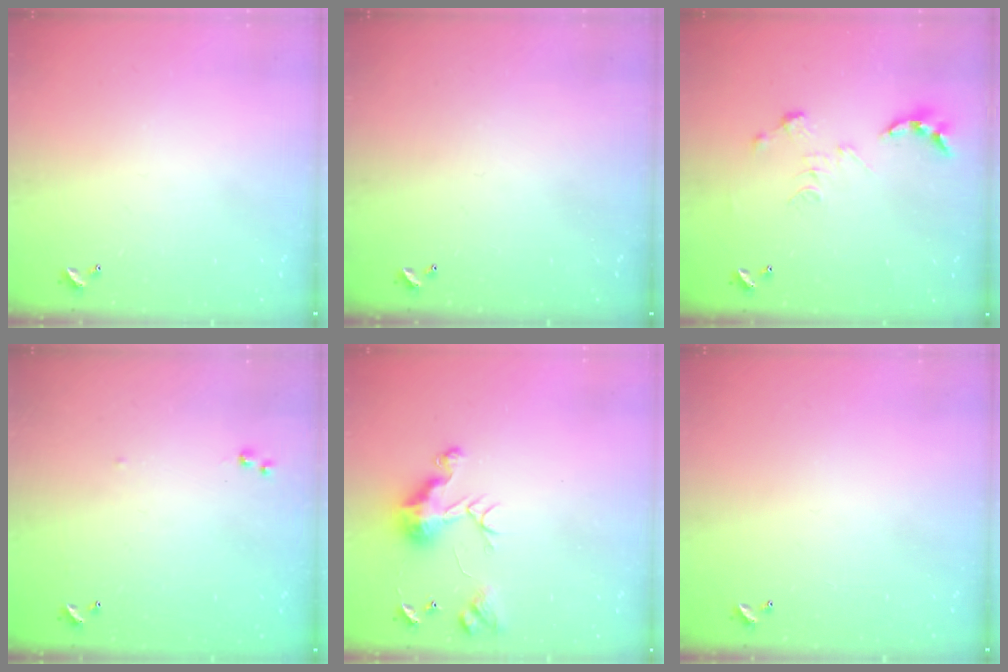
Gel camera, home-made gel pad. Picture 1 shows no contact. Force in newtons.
{"total": 0.0}
{"total": 0.0}
{"total": 5.4, "press": 5.4, "slide": 0.6}
{"total": 10.0, "press": 9.9, "slide": 1.6}
{"total": 0.0}